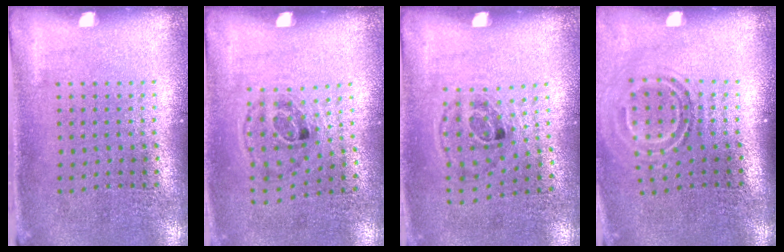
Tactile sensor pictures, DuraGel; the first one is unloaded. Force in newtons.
{"total": 1.1, "press": 0.7, "slide": 0.9}
{"total": 1.1, "press": 0.7, "slide": 0.9}
{"total": 1.7, "press": 1.1, "slide": 1.2}